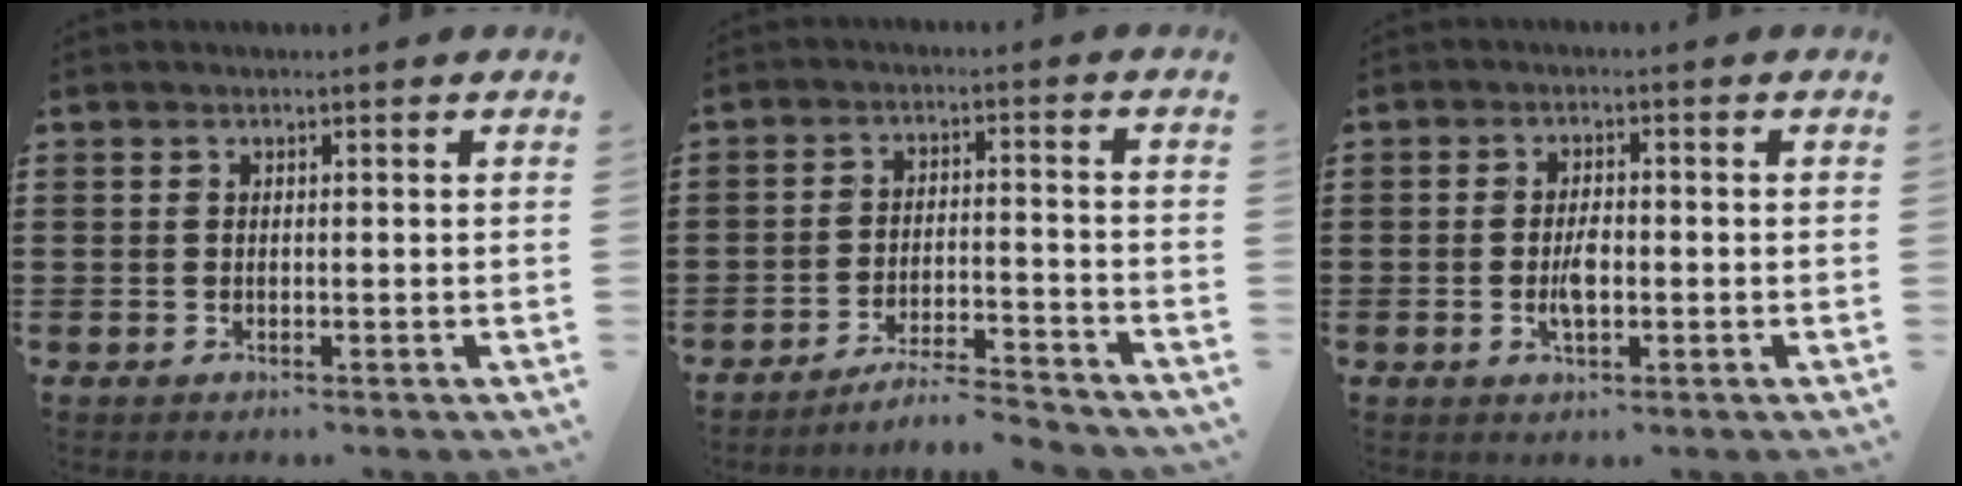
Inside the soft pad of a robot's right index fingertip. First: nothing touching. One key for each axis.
{"total": 5.3, "fx": -5.0, "fy": -0.1, "fz": 1.6, "tx": -0.036, "ty": -0.006, "tz": -0.101}
{"total": 3.6, "fx": -0.7, "fy": 1.5, "fz": 3.2, "tx": -0.064, "ty": 0.001, "tz": -0.014}